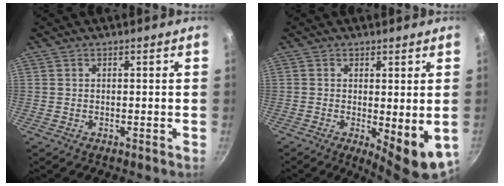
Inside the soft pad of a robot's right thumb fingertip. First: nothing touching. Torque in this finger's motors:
{"motor_torque": [-0.19, 0.40, 0.68, -0.24, 0.06]}